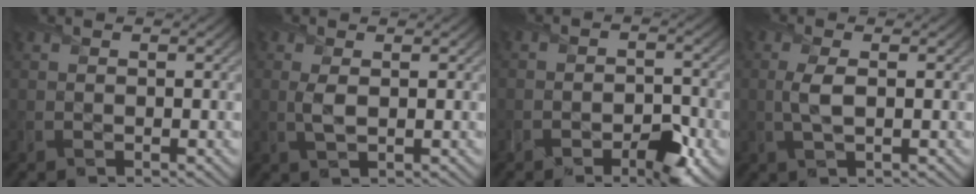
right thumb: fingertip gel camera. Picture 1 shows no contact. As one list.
[{"total": 2.1, "force": [0.4, 0.9, 1.8], "torque": [-0.049, 0.002, 0.007]}, {"total": 5.3, "force": [-2.9, 2.6, 3.6], "torque": [-0.049, -0.002, -0.047]}, {"total": 2.7, "force": [0.2, 0.9, 2.6], "torque": [-0.065, 0.003, 0.002]}]